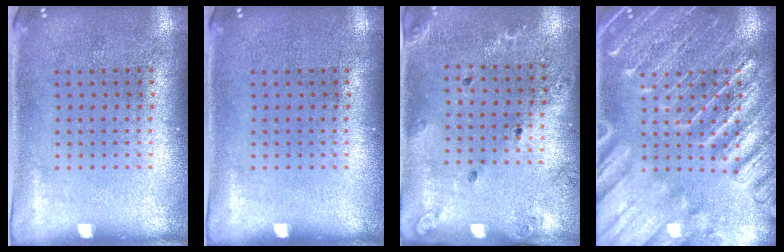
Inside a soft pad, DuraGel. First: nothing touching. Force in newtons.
{"total": 0.0}
{"total": 1.3, "press": 1.2, "slide": 0.4}
{"total": 5.5, "press": 5.4, "slide": 0.7}